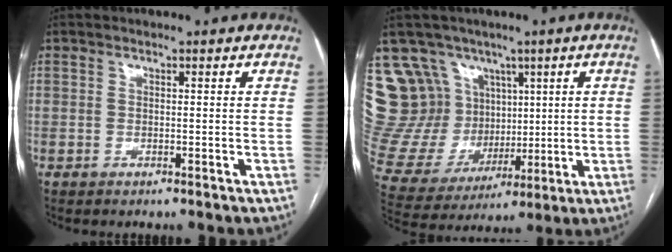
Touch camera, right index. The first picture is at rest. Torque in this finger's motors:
{"motor_torque": [-0.27, 0.57, 0.05, -0.01]}